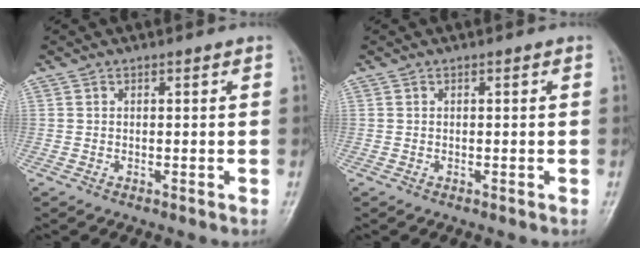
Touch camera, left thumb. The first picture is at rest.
{"total": 0.0}